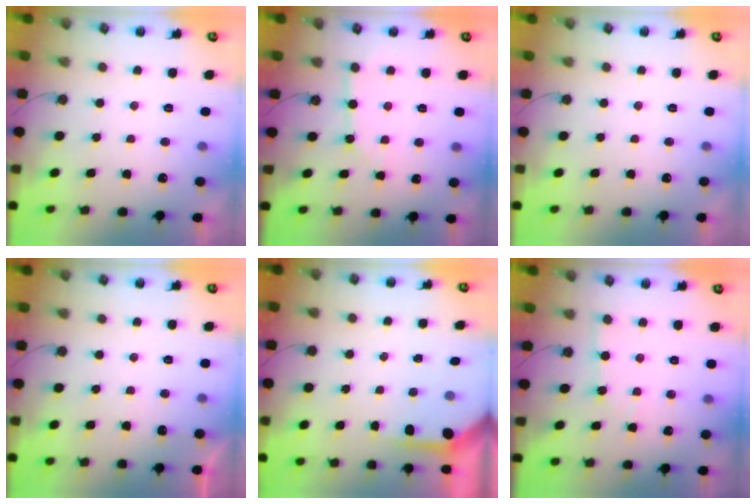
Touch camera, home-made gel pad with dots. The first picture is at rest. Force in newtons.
{"total": 2.7, "press": 2.7, "slide": 0.4}
{"total": 0.0}
{"total": 2.5, "press": 2.5, "slide": 0.3}
{"total": 4.0, "press": 4.0, "slide": 0.3}
{"total": 2.6, "press": 2.6, "slide": 0.4}